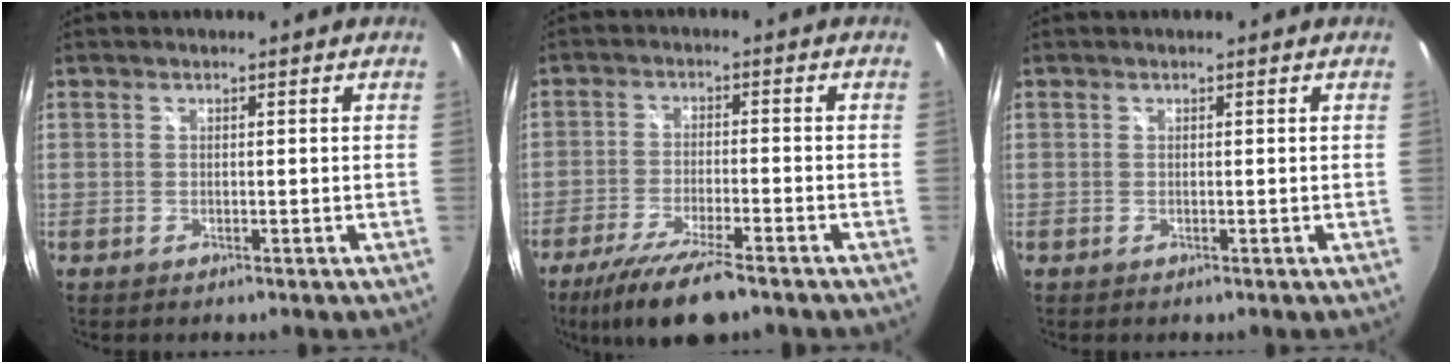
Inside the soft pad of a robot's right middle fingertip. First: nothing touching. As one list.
[{"total": 11.6, "force": [-8.7, 1.9, 7.4], "torque": [-0.162, -0.033, -0.154]}, {"total": 0.0}]